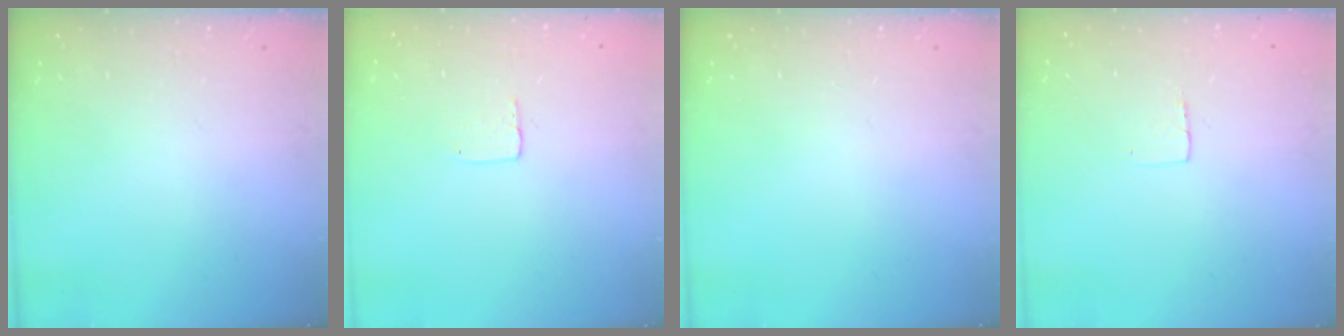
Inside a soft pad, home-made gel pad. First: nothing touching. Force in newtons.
{"total": 3.5, "press": 3.5, "slide": 0.2}
{"total": 0.0}
{"total": 3.0, "press": 3.0, "slide": 0.2}